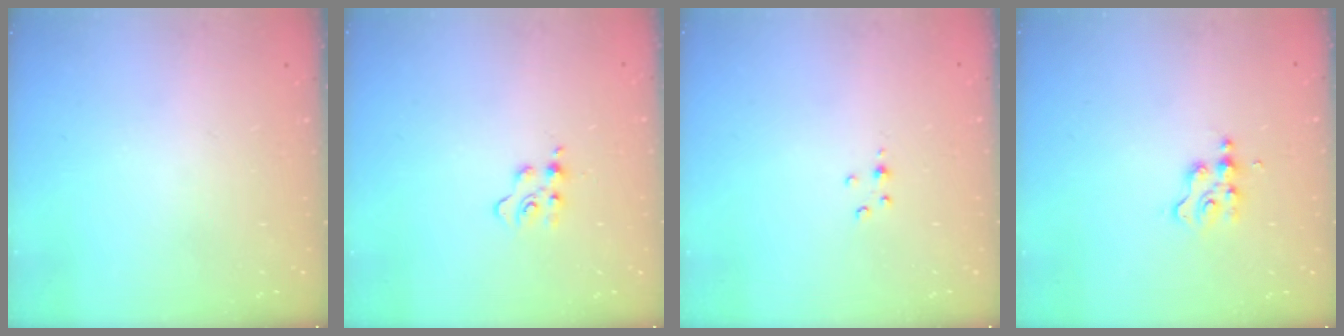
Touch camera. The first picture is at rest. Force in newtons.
{"total": 5.5, "press": 5.4, "slide": 0.6}
{"total": 2.0, "press": 2.0, "slide": 0.3}
{"total": 2.8, "press": 2.8, "slide": 0.2}